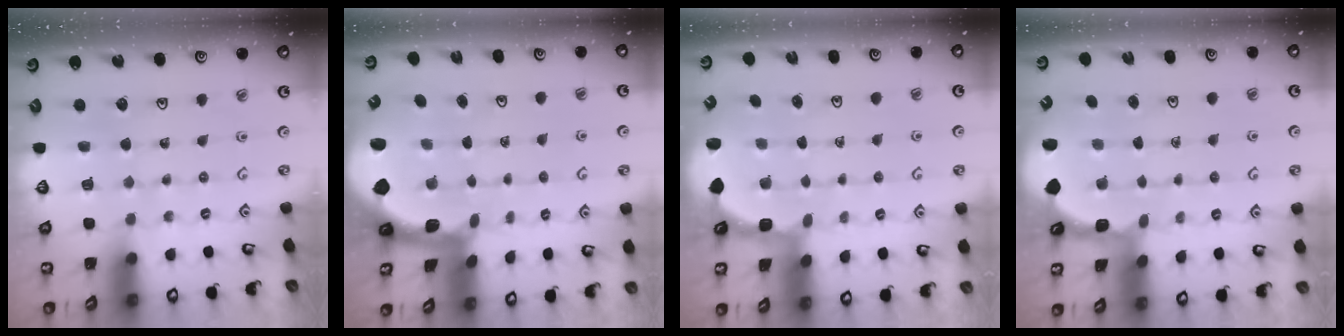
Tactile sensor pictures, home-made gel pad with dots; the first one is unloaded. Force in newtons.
{"total": 1.9, "press": 1.9, "slide": 0.4}
{"total": 2.5, "press": 1.9, "slide": 1.6}
{"total": 1.6, "press": 1.5, "slide": 0.4}